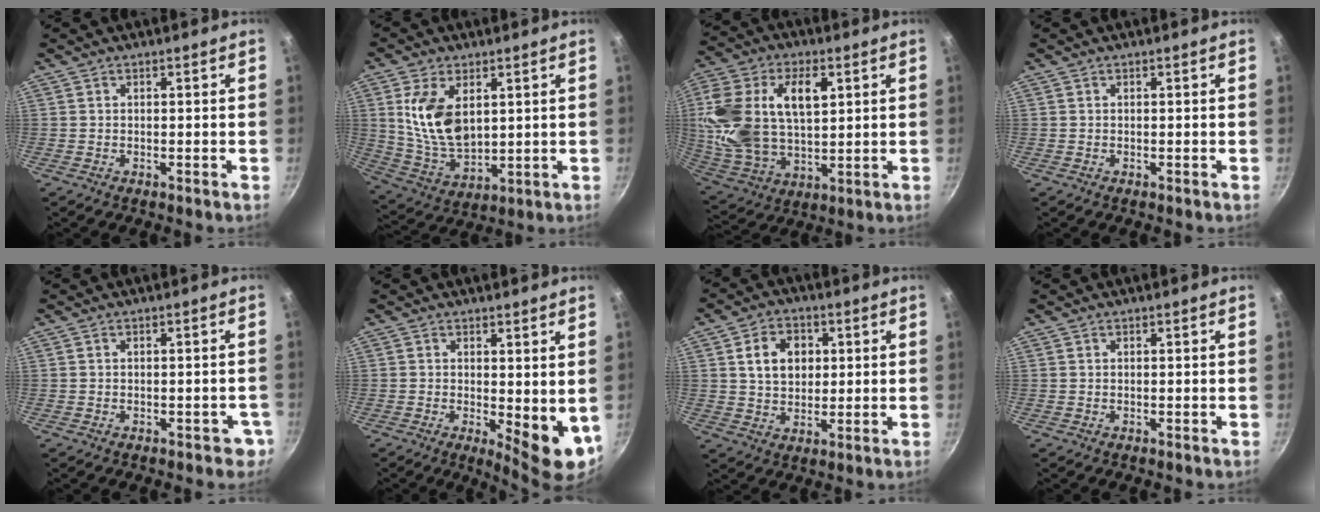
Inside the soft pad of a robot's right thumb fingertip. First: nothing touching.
{"total": 13.2, "force": [3.5, 7.7, 10.1], "torque": [-0.181, -0.028, 0.080]}
{"total": 20.9, "force": [4.9, 12.6, 15.8], "torque": [-0.306, -0.009, 0.095]}
{"total": 0.0}
{"total": 2.7, "force": [-1.2, 1.8, 1.5], "torque": [0.003, 0.021, -0.001]}
{"total": 7.8, "force": [0.2, 3.2, 7.1], "torque": [-0.082, -0.015, 0.009]}
{"total": 8.7, "force": [2.0, 6.6, 5.3], "torque": [-0.066, 0.004, 0.031]}
{"total": 0.0}